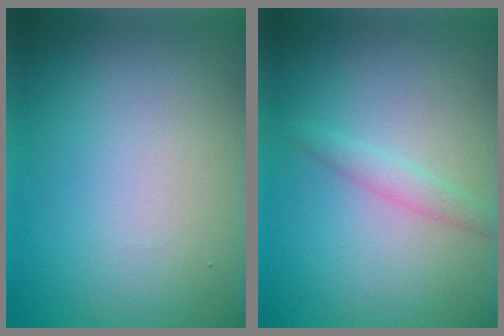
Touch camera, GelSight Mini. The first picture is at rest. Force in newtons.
{"total": 1.4, "press": 1.4, "slide": 0.1}